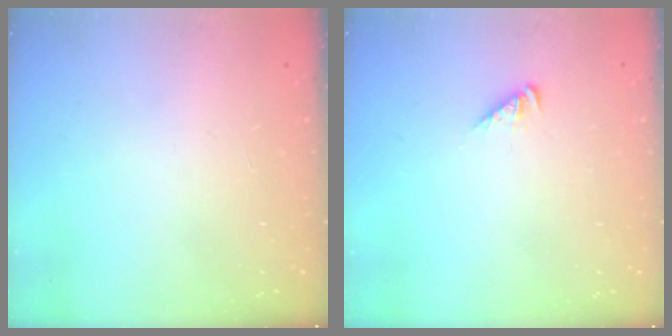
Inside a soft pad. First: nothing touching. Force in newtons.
{"total": 3.4, "press": 3.4, "slide": 0.6}